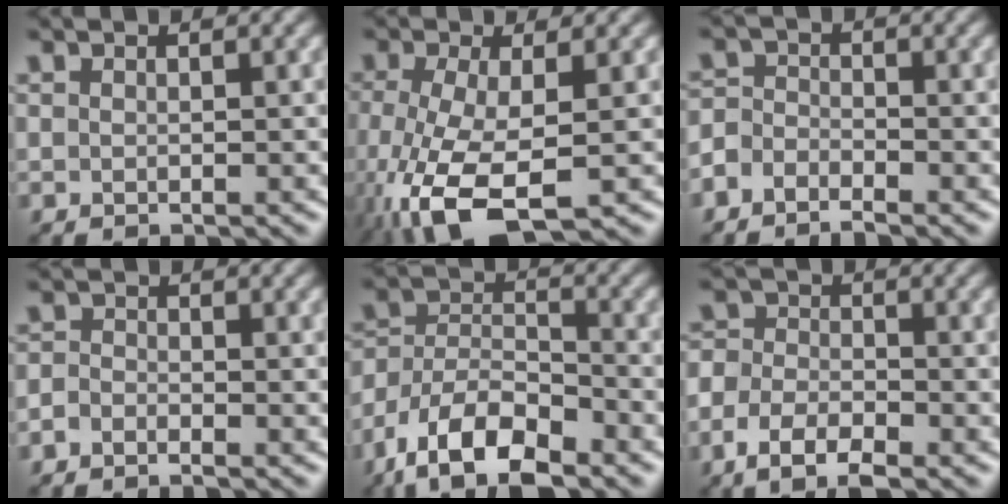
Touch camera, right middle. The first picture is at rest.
{"total": 8.4, "force": [-3.7, 3.2, 6.8], "torque": [-0.161, -0.021, -0.068]}
{"total": 2.4, "force": [-1.9, 1.1, 0.9], "torque": [-0.013, 0.001, -0.047]}
{"total": 1.3, "force": [-1.0, 0.6, 0.5], "torque": [-0.009, 0.001, -0.025]}
{"total": 9.6, "force": [-6.5, 4.2, 5.7], "torque": [-0.106, -0.001, -0.125]}
{"total": 4.9, "force": [-2.6, 2.6, 3.3], "torque": [-0.064, 0.000, -0.058]}